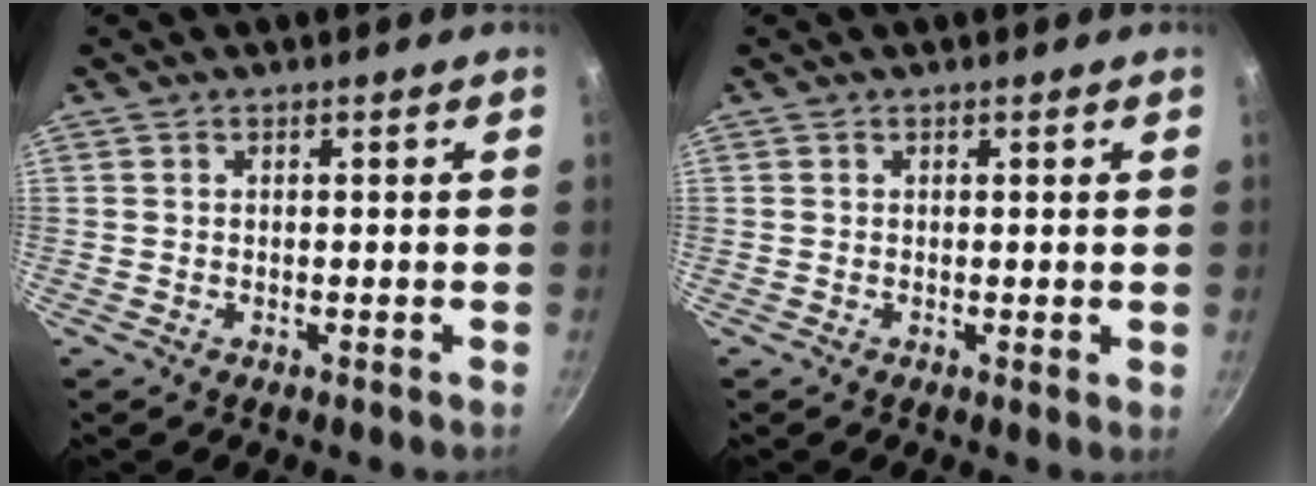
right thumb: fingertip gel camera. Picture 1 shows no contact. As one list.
[{"total": 0.6, "force": [0.2, 0.2, 0.5], "torque": [-0.006, -0.003, 0.001]}]